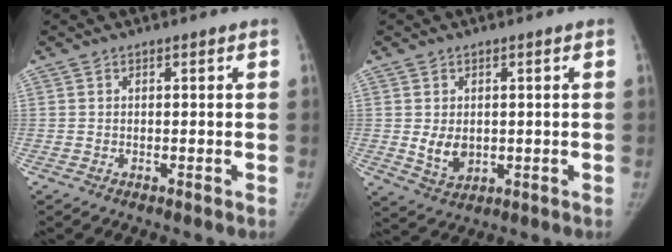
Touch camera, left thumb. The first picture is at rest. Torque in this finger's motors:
{"motor_torque": [-0.15, 0.35, -0.28, 0.27, -0.03]}